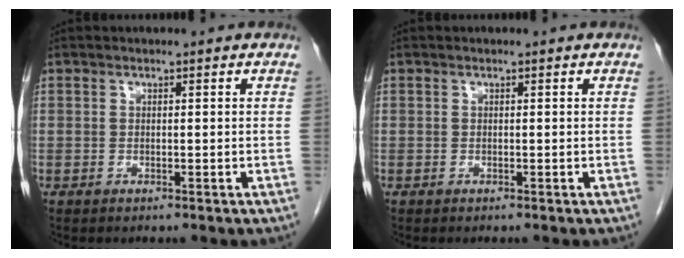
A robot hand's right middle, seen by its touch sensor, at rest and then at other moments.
{"total": 0.0}